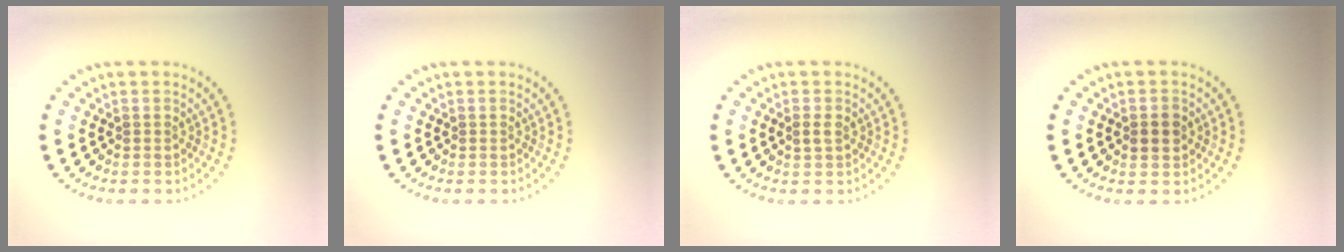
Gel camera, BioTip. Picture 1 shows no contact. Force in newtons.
{"total": 0.0}
{"total": 1.0, "press": 1.0, "slide": 0.1}
{"total": 2.2, "press": 2.2, "slide": 0.0}